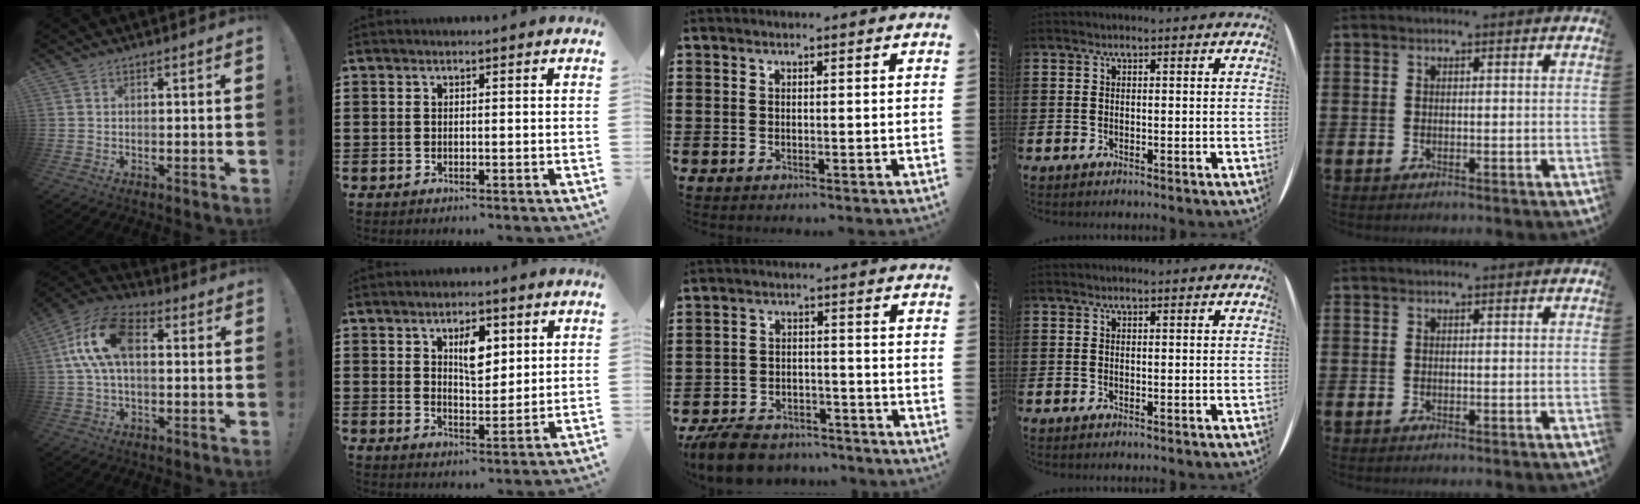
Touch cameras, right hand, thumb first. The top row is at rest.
{"thumb": {"total": 14.8, "force": [2.5, 8.3, 12.0], "torque": [-0.221, 0.006, 0.047]}, "index": {"total": 5.6, "force": [2.5, 2.6, 4.3], "torque": [-0.061, -0.006, 0.035]}, "middle": {"total": 6.7, "force": [-6.3, 1.6, 1.6], "torque": [-0.038, 0.015, -0.125]}}